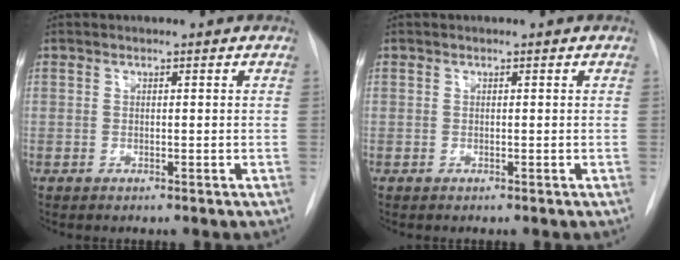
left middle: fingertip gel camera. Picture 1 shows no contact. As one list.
[{"total": 0.0}]